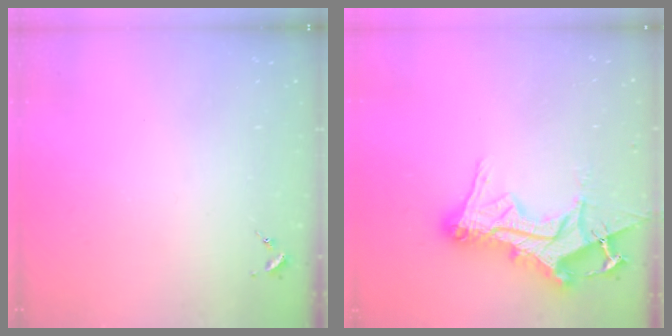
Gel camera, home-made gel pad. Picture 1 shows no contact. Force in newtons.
{"total": 17.6, "press": 17.5, "slide": 1.8}